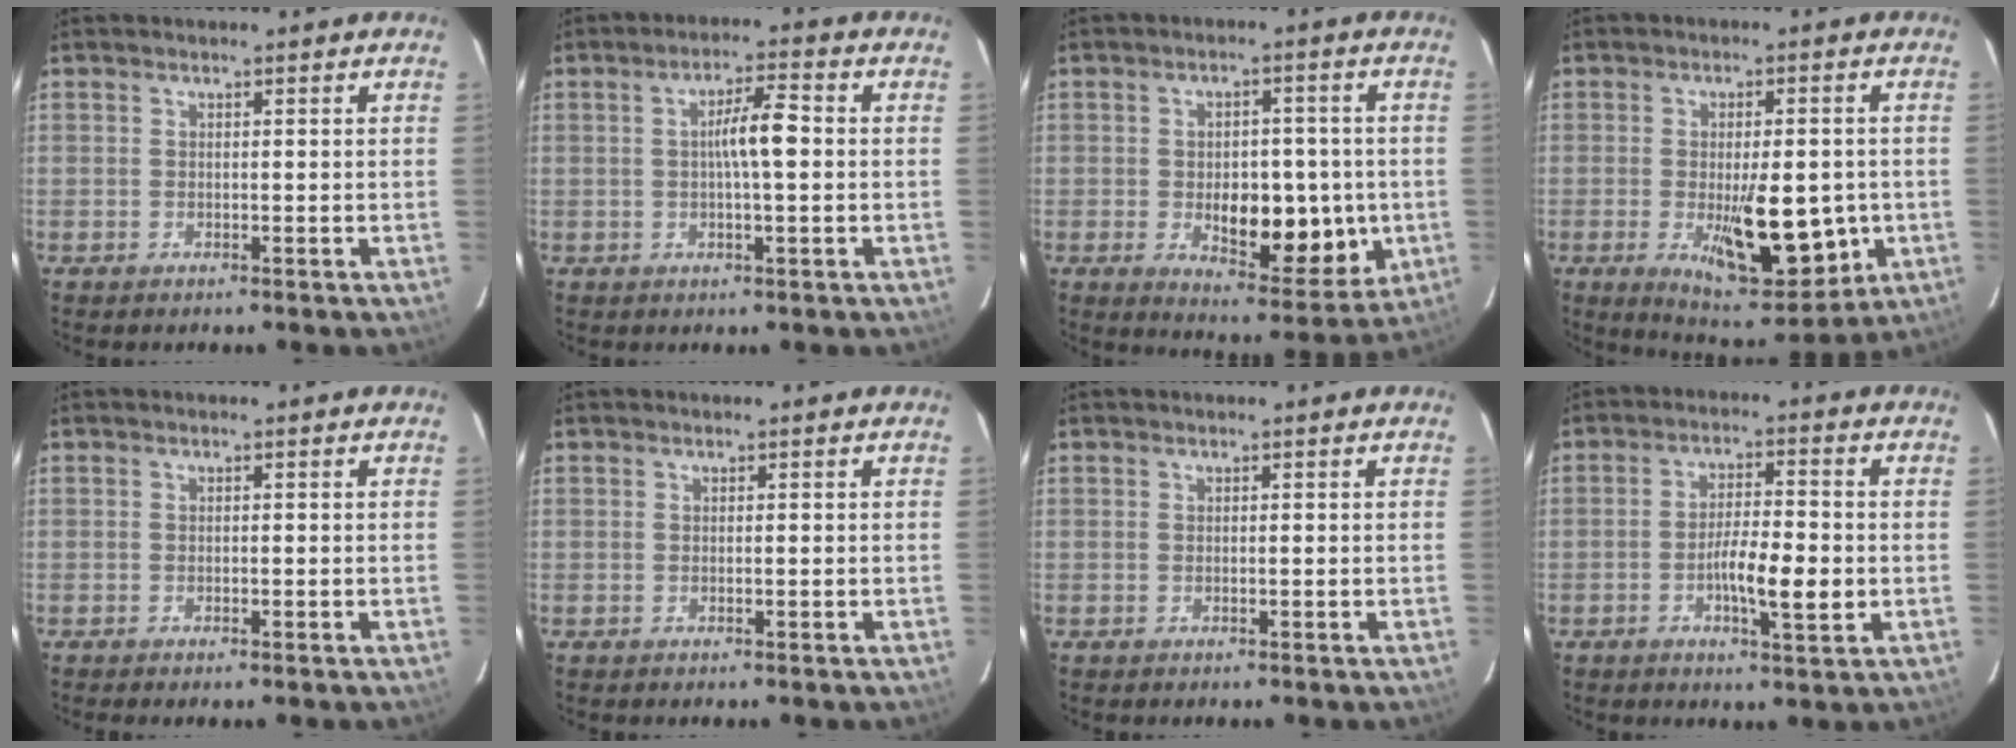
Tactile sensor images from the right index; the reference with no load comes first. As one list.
[{"total": 6.1, "force": [0.2, 1.0, 6.0], "torque": [-0.109, 0.015, 0.002]}, {"total": 13.6, "force": [-2.1, 6.5, 11.7], "torque": [-0.159, 0.001, -0.015]}, {"total": 14.7, "force": [-3.2, 5.3, 13.3], "torque": [-0.203, -0.014, -0.033]}, {"total": 1.2, "force": [-0.6, 0.5, 0.9], "torque": [-0.024, -0.001, -0.006]}, {"total": 0.0}, {"total": 0.0}, {"total": 8.0, "force": [-1.7, 1.7, 7.6], "torque": [-0.133, 0.004, -0.030]}]